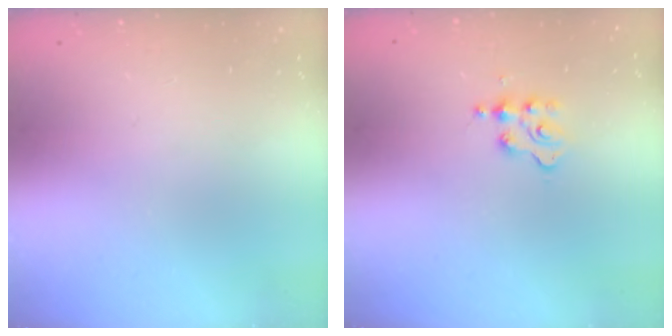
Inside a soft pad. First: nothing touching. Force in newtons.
{"total": 2.1, "press": 2.1, "slide": 0.3}